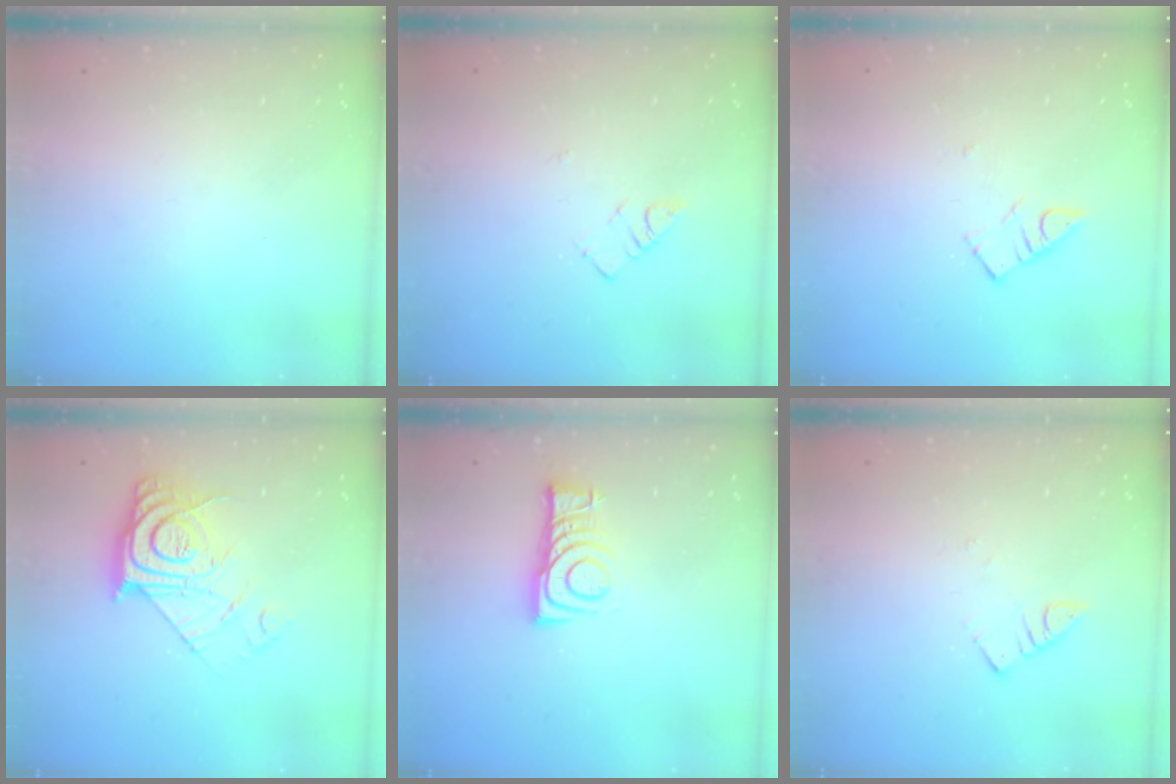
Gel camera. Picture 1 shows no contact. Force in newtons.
{"total": 2.8, "press": 2.7, "slide": 0.4}
{"total": 3.3, "press": 3.3, "slide": 0.2}
{"total": 12.3, "press": 12.3, "slide": 1.1}
{"total": 8.0, "press": 7.9, "slide": 0.5}
{"total": 3.1, "press": 3.1, "slide": 0.5}